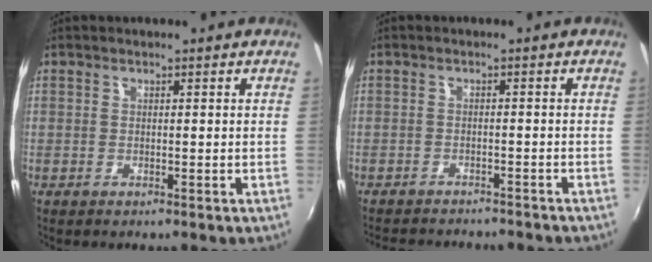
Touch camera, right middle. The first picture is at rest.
{"total": 9.7, "force": [-8.8, 2.1, 3.4], "torque": [-0.081, -0.015, -0.124]}